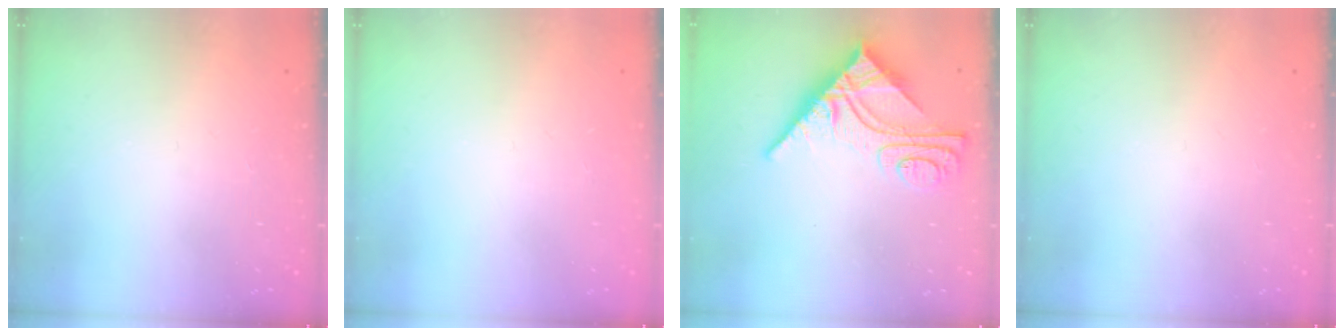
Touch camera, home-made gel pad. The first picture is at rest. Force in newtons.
{"total": 0.0}
{"total": 11.8, "press": 11.7, "slide": 1.2}
{"total": 0.0}